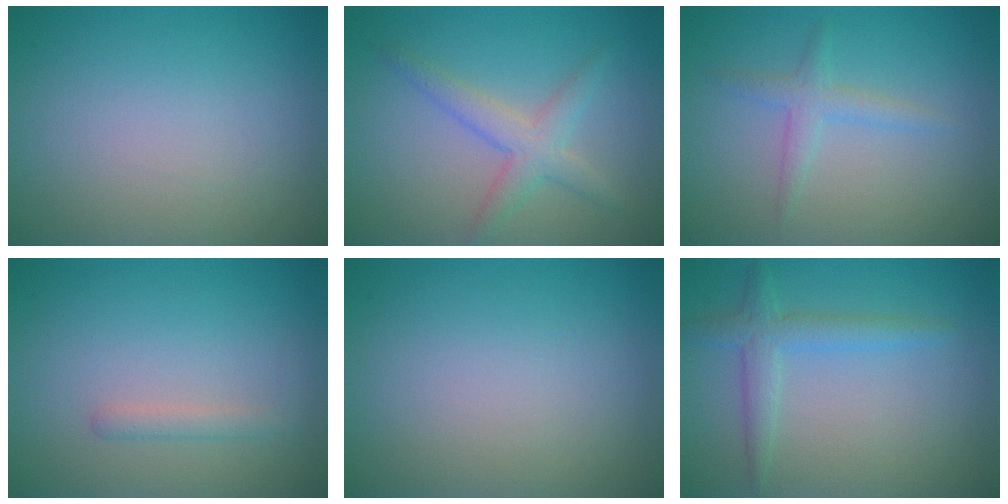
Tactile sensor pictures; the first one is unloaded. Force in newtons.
{"total": 3.1, "press": 3.1, "slide": 0.0}
{"total": 1.8, "press": 1.8, "slide": 0.1}
{"total": 1.2, "press": 1.2, "slide": 0.1}
{"total": 0.0}
{"total": 2.6, "press": 2.6, "slide": 0.1}